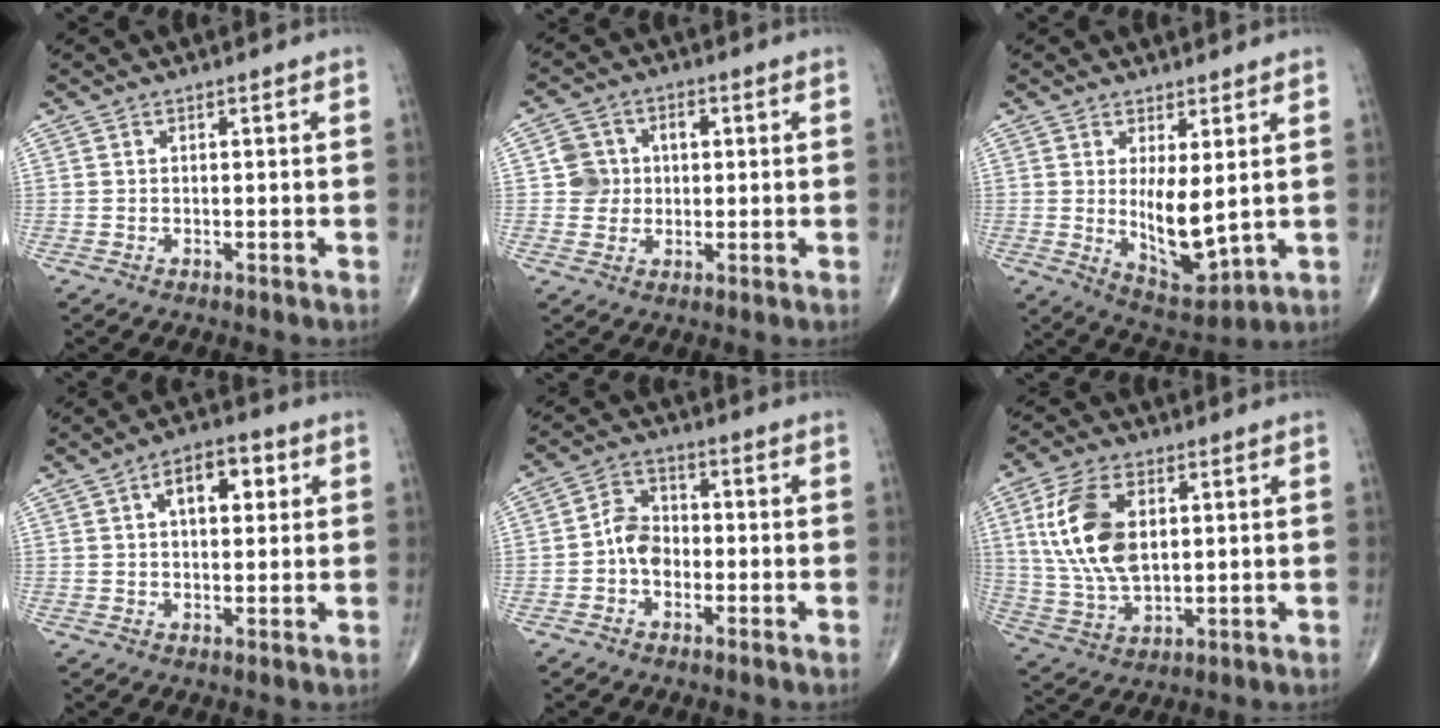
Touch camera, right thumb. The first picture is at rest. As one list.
[{"total": 5.8, "force": [0.6, 5.5, 1.7], "torque": [0.004, 0.007, 0.003]}, {"total": 8.9, "force": [0.9, 3.4, 8.2], "torque": [-0.122, -0.030, 0.032]}, {"total": 7.9, "force": [2.4, 4.2, 6.2], "torque": [-0.072, 0.008, 0.032]}, {"total": 5.9, "force": [-1.4, 4.4, 3.6], "torque": [-0.045, 0.023, -0.037]}, {"total": 14.2, "force": [3.3, 7.8, 11.4], "torque": [-0.230, -0.009, 0.070]}]